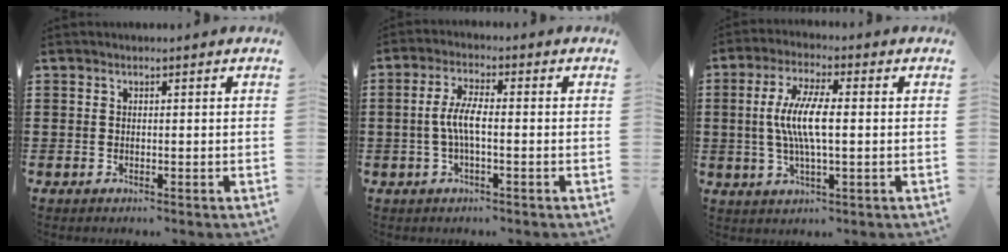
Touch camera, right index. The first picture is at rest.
{"total": 4.9, "force": [-0.8, 1.2, 4.7], "torque": [-0.105, -0.002, -0.024]}
{"total": 8.0, "force": [0.0, 2.0, 7.8], "torque": [-0.169, -0.007, -0.010]}